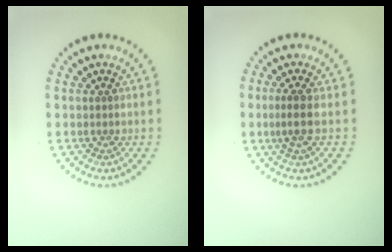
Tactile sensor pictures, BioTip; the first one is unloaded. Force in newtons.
{"total": 1.9, "press": 1.5, "slide": 1.2}